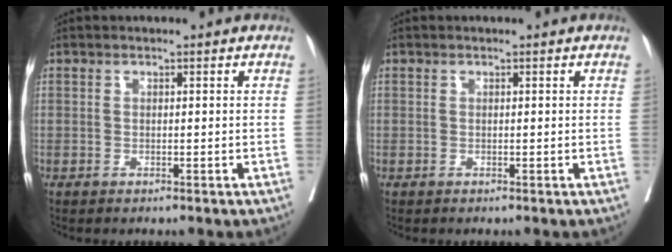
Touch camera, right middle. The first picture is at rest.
{"total": 0.0}